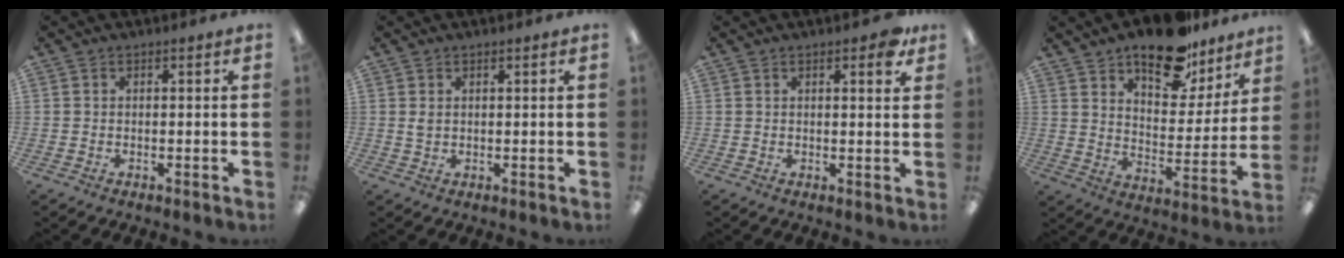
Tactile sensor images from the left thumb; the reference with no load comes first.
{"total": 1.0, "force": [0.5, 0.5, 0.7], "torque": [-0.016, 0.003, 0.008]}
{"total": 3.6, "force": [2.2, 1.3, 2.6], "torque": [-0.033, -0.006, 0.033]}
{"total": 17.7, "force": [13.4, 7.8, 8.5], "torque": [-0.123, -0.084, 0.231]}